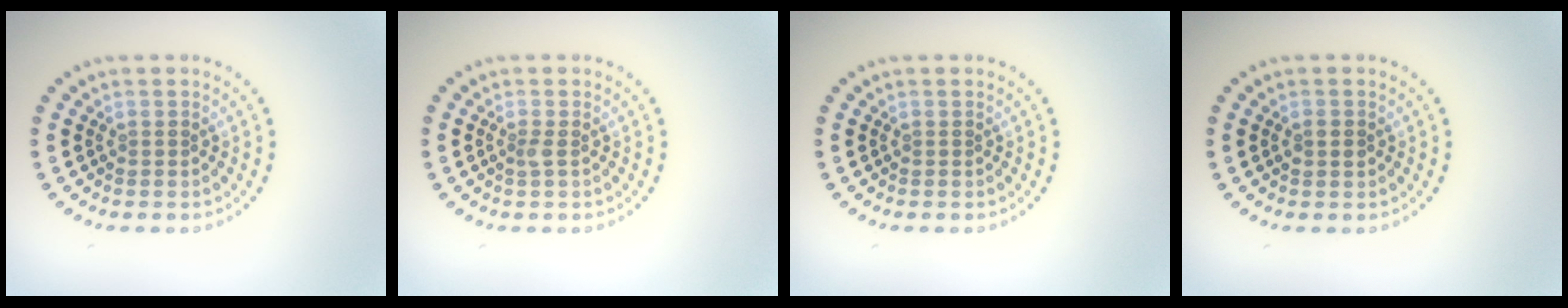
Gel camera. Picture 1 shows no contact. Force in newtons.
{"total": 0.7, "press": 0.6, "slide": 0.3}
{"total": 0.0}
{"total": 1.1, "press": 1.1, "slide": 0.2}